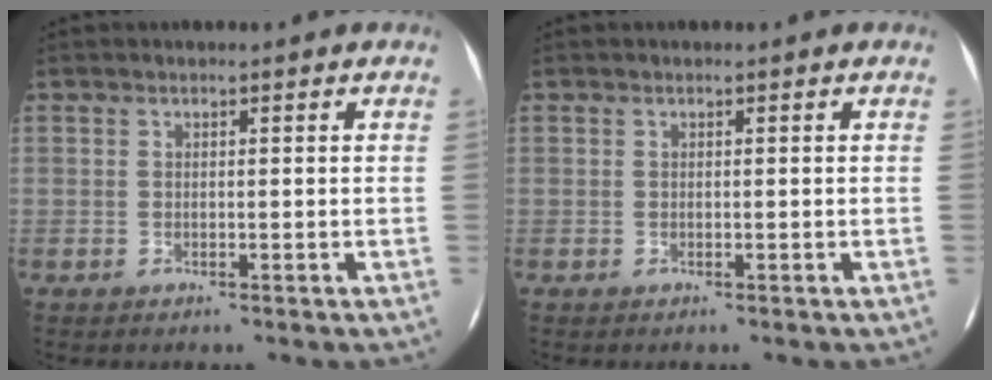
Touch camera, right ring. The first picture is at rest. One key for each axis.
{"total": 0.0}